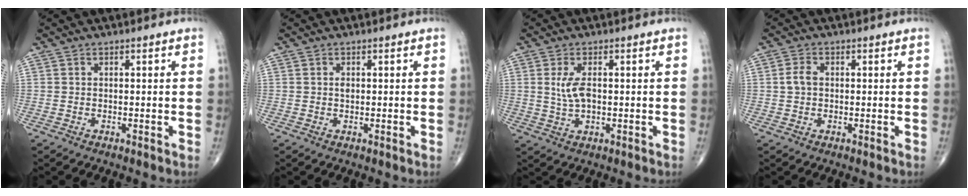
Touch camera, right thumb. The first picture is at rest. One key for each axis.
{"total": 1.0, "fx": 0.2, "fy": 0.6, "fz": 0.7, "tx": -0.012, "ty": 0.001, "tz": 0.003}
{"total": 4.8, "fx": 0.5, "fy": 2.3, "fz": 4.2, "tx": -0.087, "ty": -0.004, "tz": 0.013}
{"total": 2.8, "fx": 0.2, "fy": 2.0, "fz": 1.9, "tx": -0.039, "ty": 0.008, "tz": 0.002}